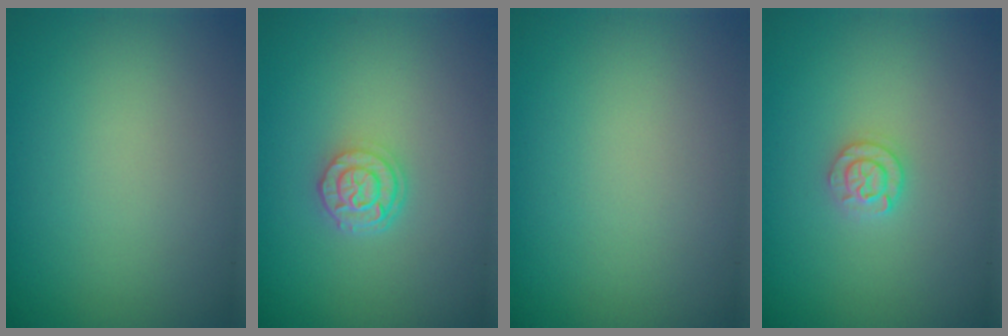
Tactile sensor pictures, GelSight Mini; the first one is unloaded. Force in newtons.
{"total": 2.6, "press": 2.1, "slide": 1.5}
{"total": 0.0}
{"total": 1.7, "press": 1.7, "slide": 0.3}